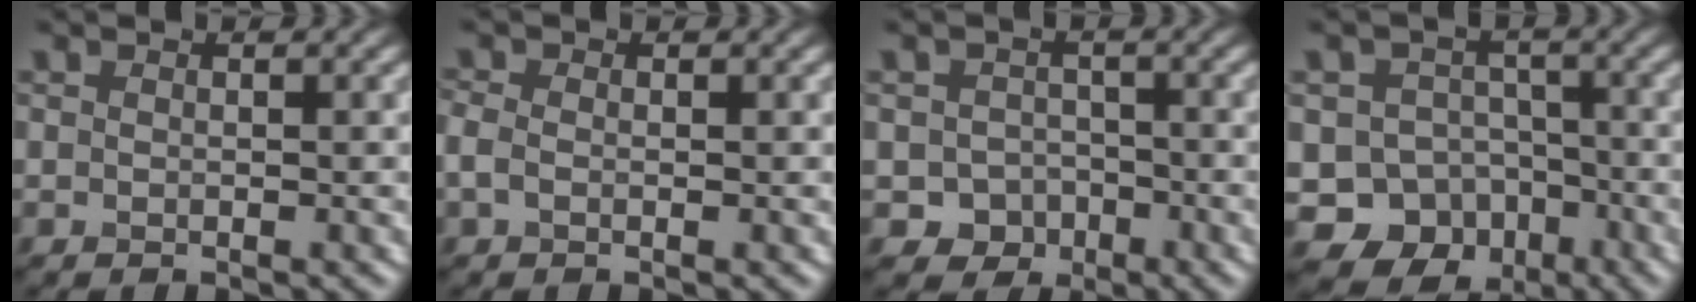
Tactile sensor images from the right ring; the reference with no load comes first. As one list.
[{"total": 1.2, "force": [-0.2, 0.8, 0.9], "torque": [-0.025, 0.001, -0.011]}, {"total": 2.8, "force": [-1.1, 2.5, 0.7], "torque": [-0.005, 0.000, -0.020]}, {"total": 9.9, "force": [-5.1, 8.1, 2.5], "torque": [-0.020, -0.025, -0.087]}]